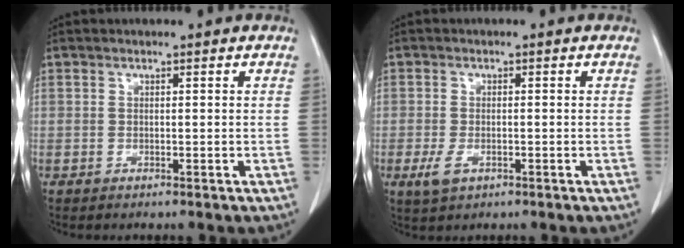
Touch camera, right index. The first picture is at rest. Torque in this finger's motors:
{"motor_torque": [0.06, -0.21, -0.35, -0.17]}